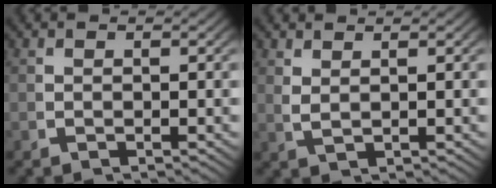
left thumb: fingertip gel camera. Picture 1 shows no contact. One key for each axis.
{"total": 1.7, "fx": 1.4, "fy": 0.3, "fz": 0.8, "tx": -0.022, "ty": -0.003, "tz": 0.037}